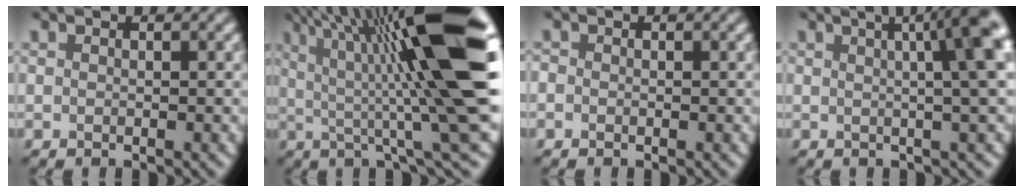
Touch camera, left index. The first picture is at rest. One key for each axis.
{"total": 16.0, "fx": 2.8, "fy": 2.4, "fz": 15.6, "tx": -0.208, "ty": 0.007, "tz": 0.042}
{"total": 0.7, "fx": -0.5, "fy": 0.4, "fz": 0.0, "tx": 0.001, "ty": -0.003, "tz": -0.012}
{"total": 9.6, "fx": 2.5, "fy": 3.0, "fz": 8.8, "tx": -0.066, "ty": 0.042, "tz": 0.006}